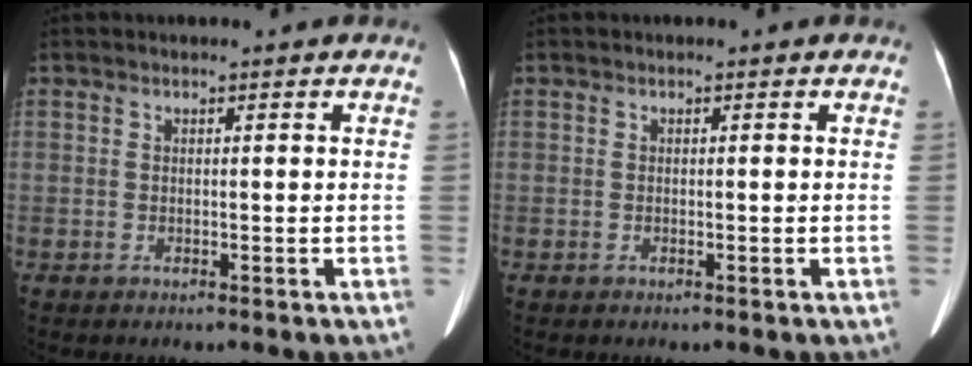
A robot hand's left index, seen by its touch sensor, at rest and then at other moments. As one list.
[{"total": 0.0}]